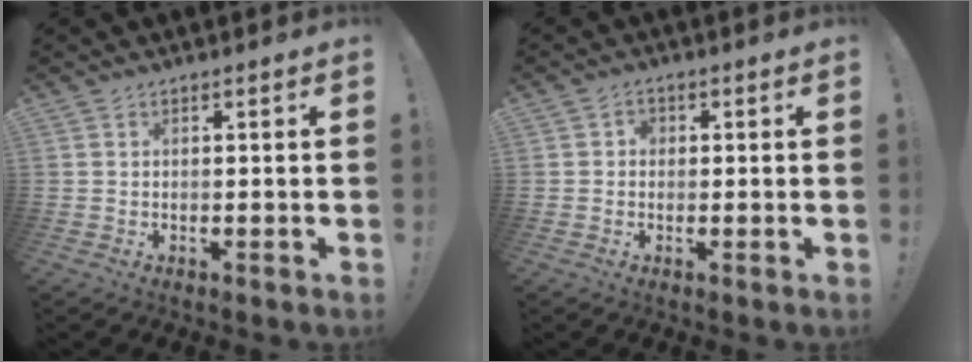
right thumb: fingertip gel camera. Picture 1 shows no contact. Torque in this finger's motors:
{"motor_torque": [0.24, -0.08, 0.19, -0.08, 0.00]}